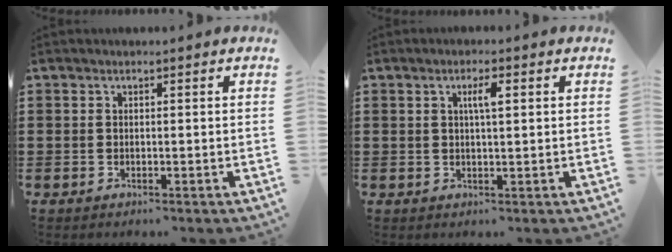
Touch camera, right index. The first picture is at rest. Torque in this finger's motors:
{"motor_torque": [0.07, -0.02, 0.06, 0.05]}